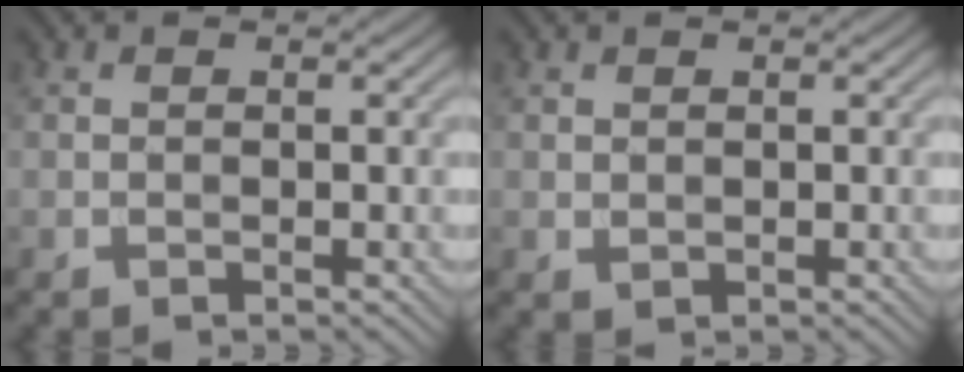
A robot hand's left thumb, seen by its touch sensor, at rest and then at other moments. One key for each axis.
{"total": 0.6, "fx": 0.4, "fy": 0.4, "fz": 0.3, "tx": -0.008, "ty": -0.002, "tz": 0.011}